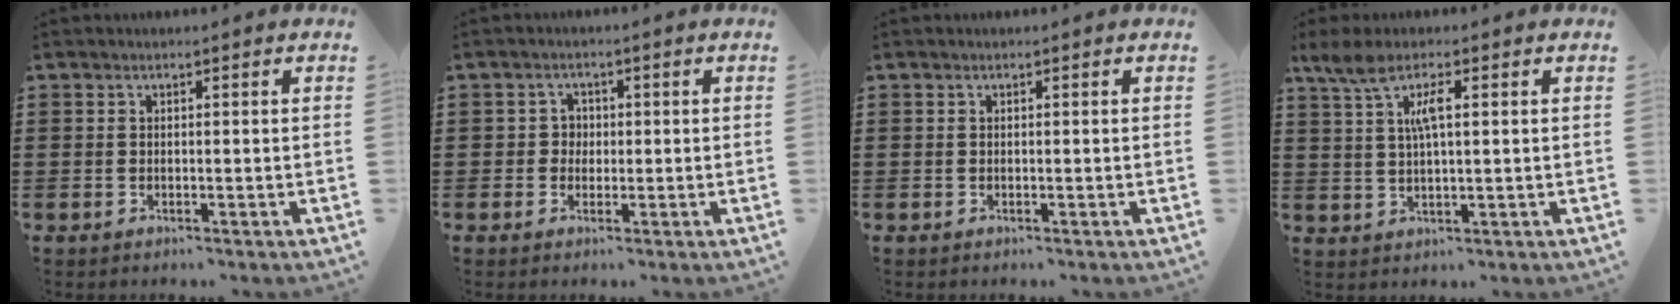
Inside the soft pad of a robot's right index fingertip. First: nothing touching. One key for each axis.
{"total": 2.1, "fx": -0.2, "fy": 2.0, "fz": 0.7, "tx": -0.021, "ty": 0.009, "tz": -0.006}
{"total": 0.0}
{"total": 4.9, "fx": 1.9, "fy": 1.2, "fz": 4.4, "tx": -0.099, "ty": 0.002, "tz": 0.029}